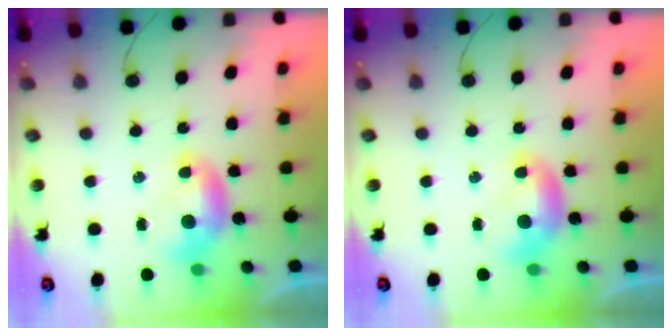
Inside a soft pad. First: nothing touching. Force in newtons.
{"total": 0.0}